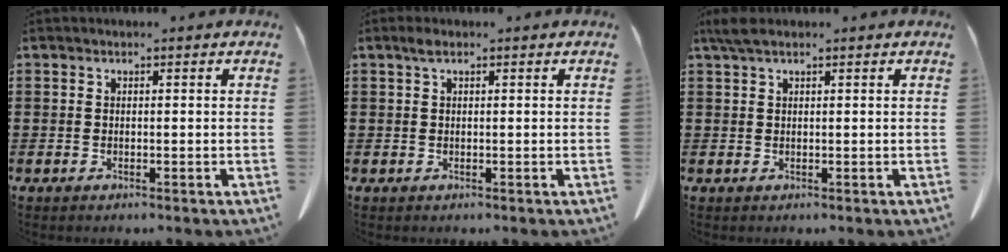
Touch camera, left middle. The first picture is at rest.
{"total": 1.2, "force": [0.5, 0.4, 1.0], "torque": [-0.022, 0.003, 0.009]}
{"total": 2.1, "force": [1.3, 0.5, 1.6], "torque": [-0.034, 0.001, 0.024]}